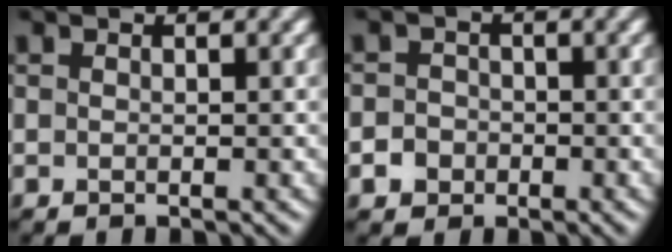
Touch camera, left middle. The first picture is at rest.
{"total": 2.0, "force": [-1.3, 1.6, 0.2], "torque": [0.017, 0.003, -0.025]}